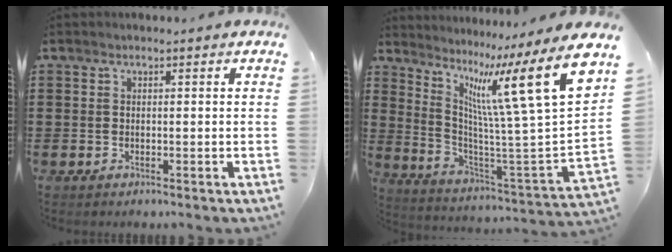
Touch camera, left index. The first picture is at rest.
{"total": 15.8, "force": [7.9, 1.5, 13.6], "torque": [-0.248, -0.063, 0.112]}